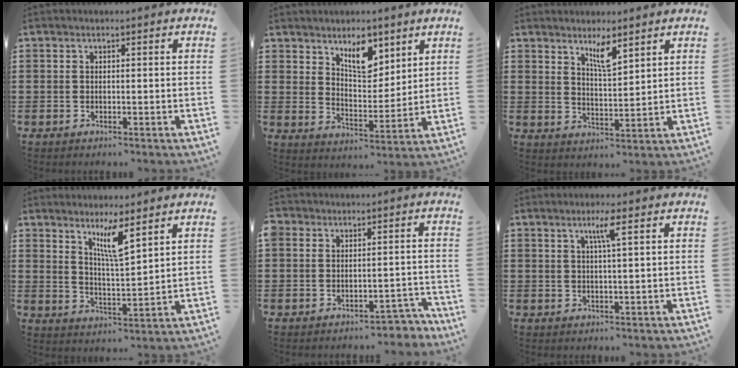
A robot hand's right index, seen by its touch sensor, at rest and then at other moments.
{"total": 7.2, "force": [4.8, 3.4, 4.1], "torque": [-0.063, -0.015, 0.081]}
{"total": 4.5, "force": [3.3, 0.9, 3.0], "torque": [-0.058, -0.001, 0.056]}
{"total": 5.8, "force": [3.8, 0.6, 4.3], "torque": [-0.080, -0.007, 0.062]}
{"total": 3.3, "force": [-2.9, 1.4, 0.4], "torque": [-0.012, 0.006, -0.063]}
{"total": 3.4, "force": [1.5, -0.2, 3.0], "torque": [-0.063, -0.002, 0.022]}